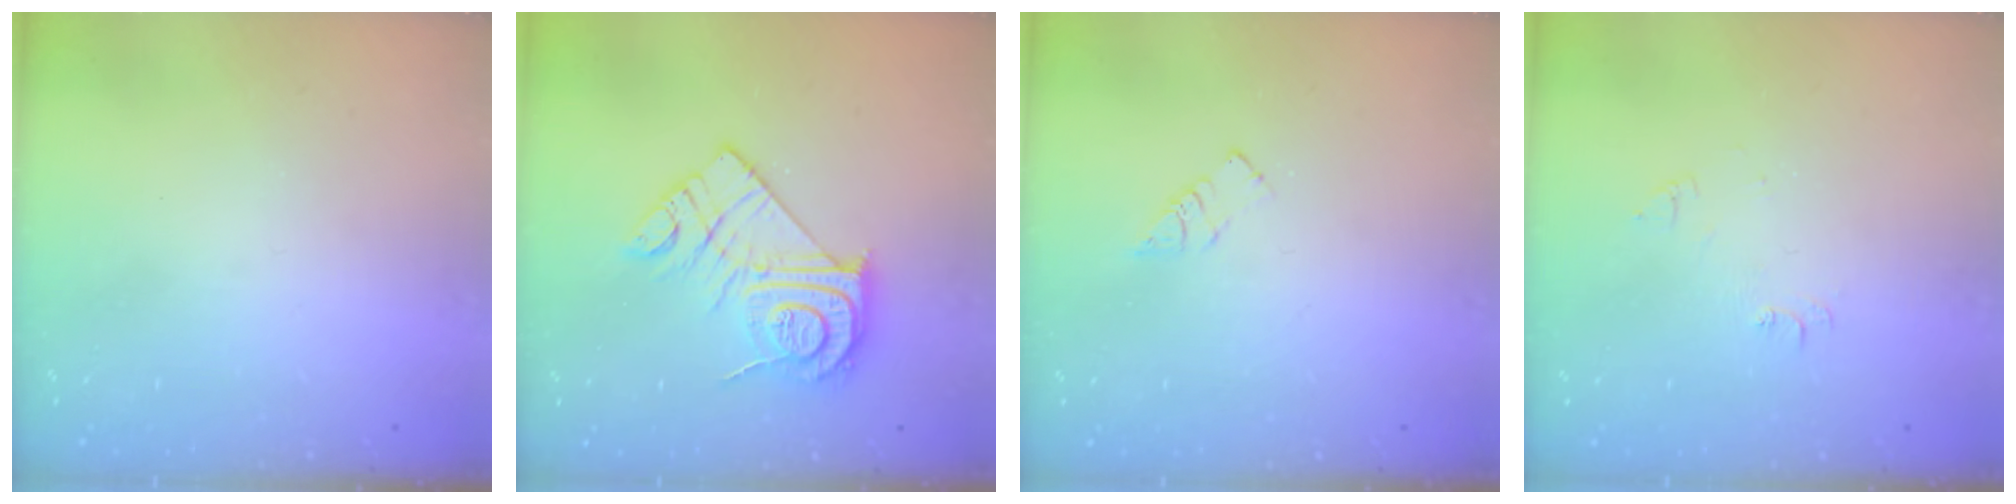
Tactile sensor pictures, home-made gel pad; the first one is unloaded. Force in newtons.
{"total": 15.1, "press": 15.0, "slide": 1.2}
{"total": 3.2, "press": 3.2, "slide": 0.2}
{"total": 4.9, "press": 4.9, "slide": 0.7}